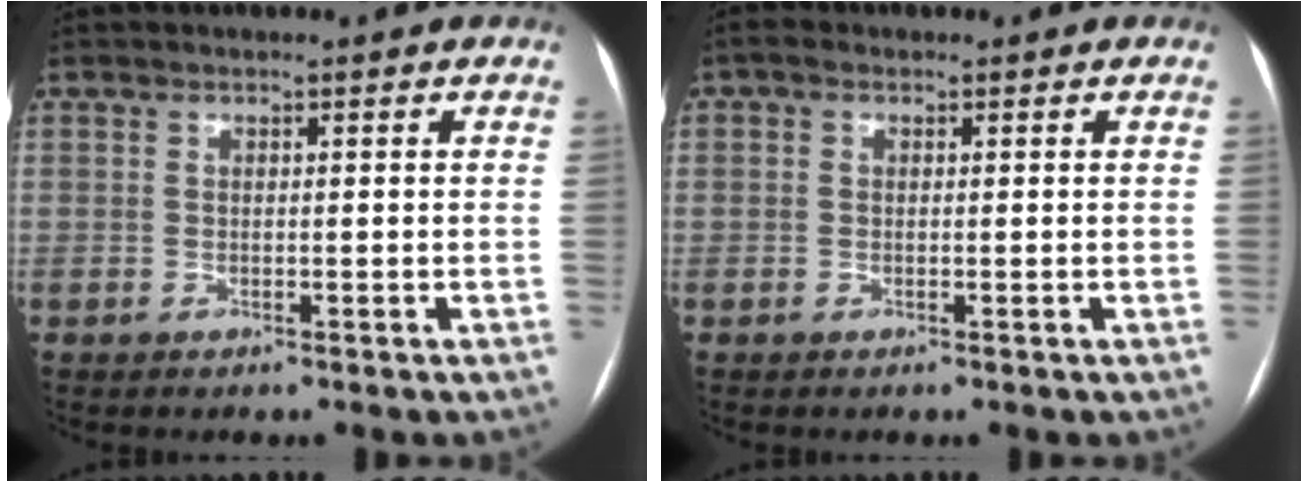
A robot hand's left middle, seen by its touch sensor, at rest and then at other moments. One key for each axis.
{"total": 0.9, "fx": 0.1, "fy": 0.7, "fz": 0.5, "tx": -0.009, "ty": 0.002, "tz": -0.004}